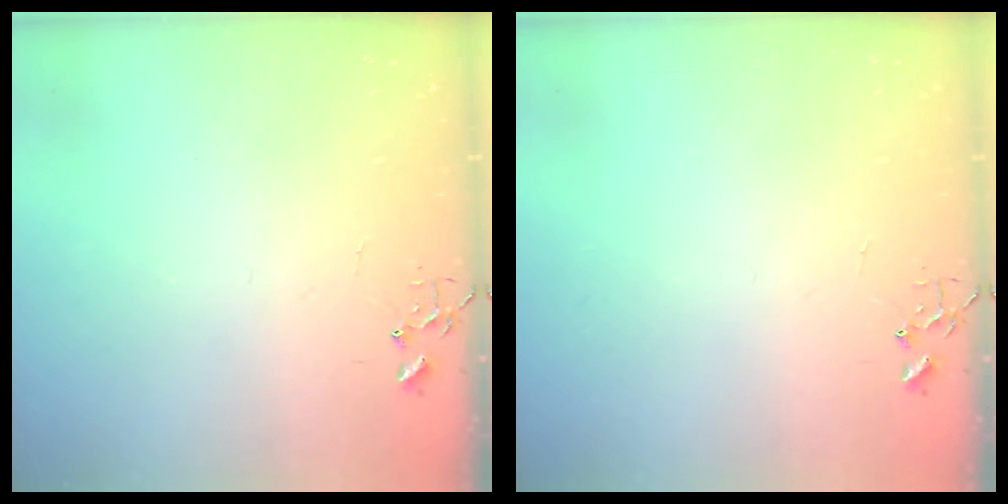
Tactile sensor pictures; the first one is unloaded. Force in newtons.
{"total": 0.0}